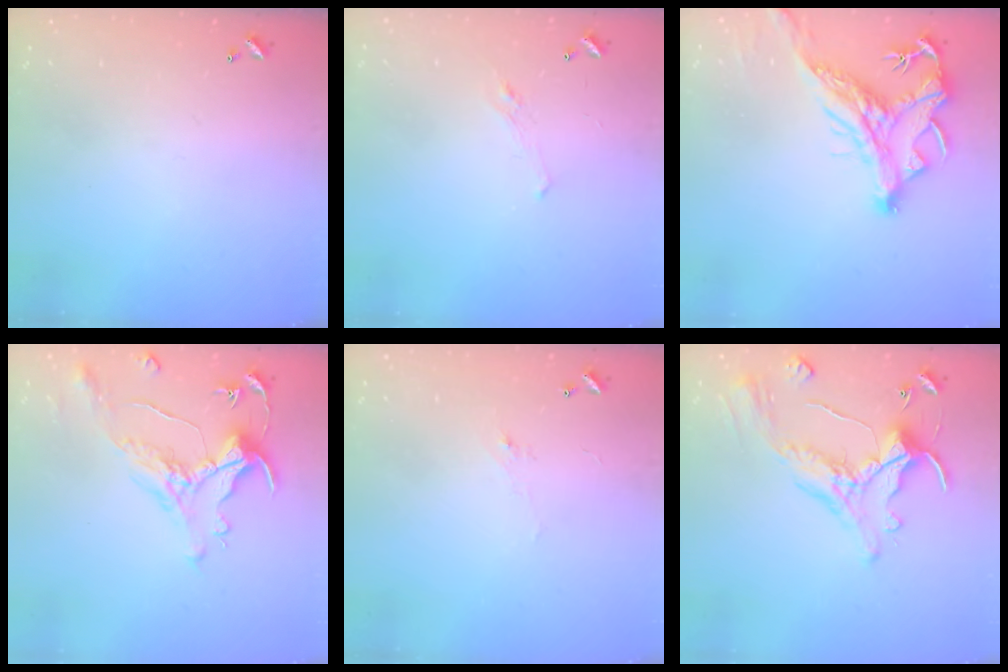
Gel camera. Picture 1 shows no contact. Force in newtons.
{"total": 0.8, "press": 0.1, "slide": 0.8}
{"total": 2.9, "press": 2.5, "slide": 1.4}
{"total": 0.9, "press": 0.2, "slide": 0.9}
{"total": 1.2, "press": 0.8, "slide": 0.8}
{"total": 2.5, "press": 2.2, "slide": 1.2}